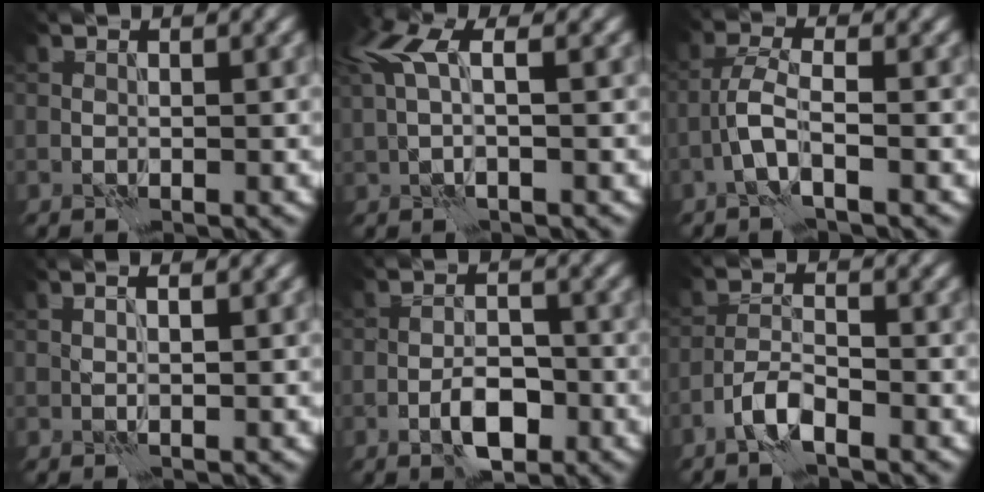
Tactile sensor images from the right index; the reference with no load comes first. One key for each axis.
{"total": 3.9, "fx": 1.3, "fy": 1.6, "fz": 3.3, "tx": -0.073, "ty": 0.012, "tz": 0.021}
{"total": 3.2, "fx": -1.5, "fy": 0.7, "fz": 2.7, "tx": -0.062, "ty": 0.007, "tz": -0.037}
{"total": 2.1, "fx": 1.2, "fy": 0.7, "fz": 1.5, "tx": -0.014, "ty": 0.010, "tz": -0.004}
{"total": 3.6, "fx": -1.8, "fy": 1.5, "fz": 2.7, "tx": -0.042, "ty": 0.005, "tz": -0.033}
{"total": 2.8, "fx": -1.9, "fy": 0.6, "fz": 1.9, "tx": -0.040, "ty": 0.007, "tz": -0.044}